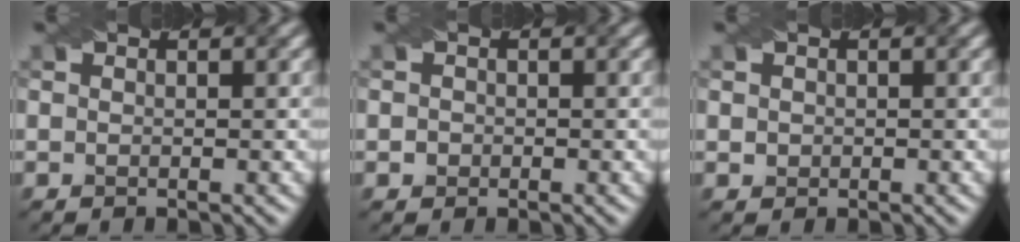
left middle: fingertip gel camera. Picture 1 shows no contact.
{"total": 0.8, "force": [-0.2, 0.8, 0.1], "torque": [0.002, -0.003, -0.006]}
{"total": 0.8, "force": [0.2, 0.8, 0.2], "torque": [0.000, 0.000, 0.004]}